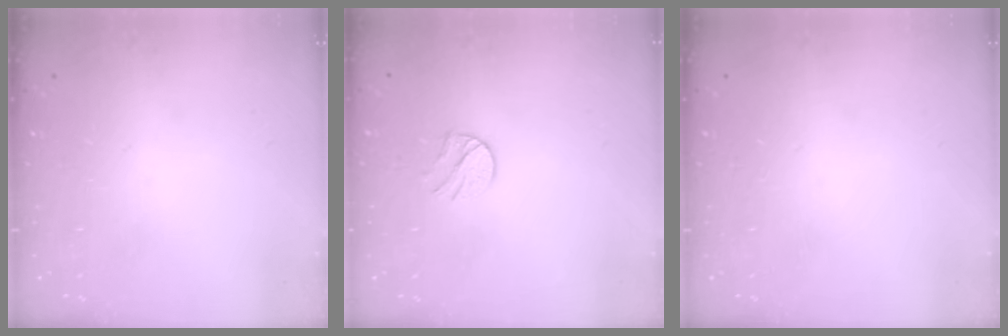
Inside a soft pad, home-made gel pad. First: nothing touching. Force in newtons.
{"total": 7.9, "press": 7.8, "slide": 0.6}
{"total": 0.0}